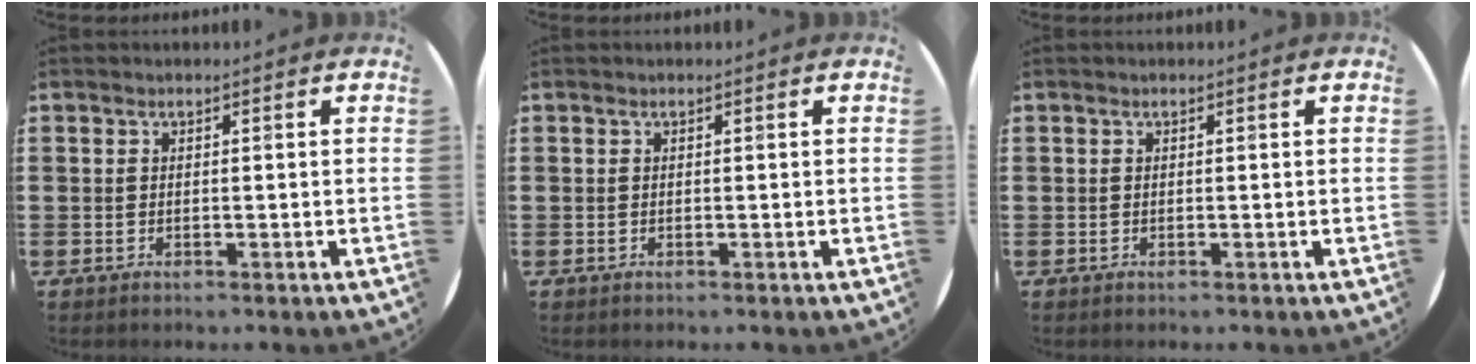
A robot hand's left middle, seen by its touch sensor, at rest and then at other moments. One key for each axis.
{"total": 0.0}
{"total": 0.0}